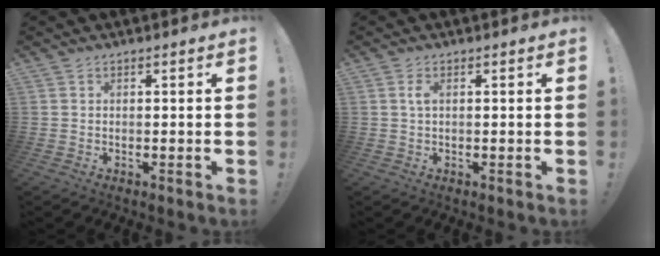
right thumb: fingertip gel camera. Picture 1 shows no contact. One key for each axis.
{"total": 1.8, "fx": 0.4, "fy": 0.6, "fz": 1.7, "tx": -0.032, "ty": 0.003, "tz": 0.004}